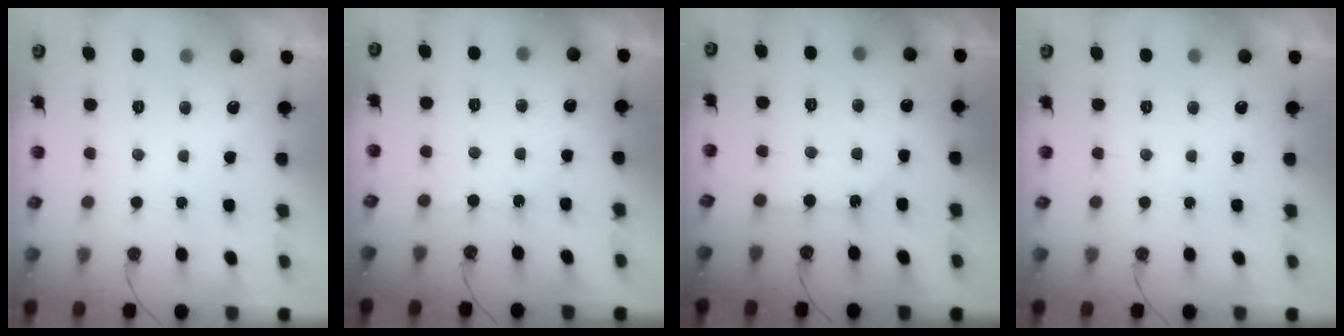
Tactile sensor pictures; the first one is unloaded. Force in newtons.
{"total": 2.4, "press": 2.4, "slide": 0.4}
{"total": 2.5, "press": 2.5, "slide": 0.3}
{"total": 0.0}